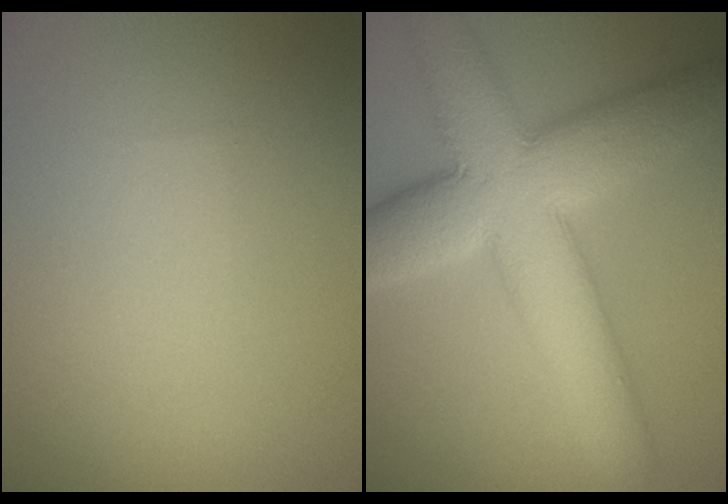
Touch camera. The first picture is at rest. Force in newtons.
{"total": 11.8, "press": 11.8, "slide": 0.7}